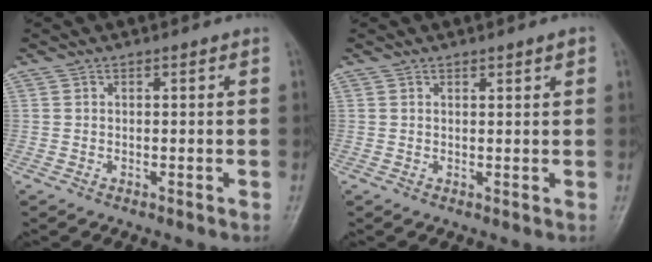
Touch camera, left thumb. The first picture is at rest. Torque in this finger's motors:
{"motor_torque": [-0.07, 0.00, 0.12, 0.02, 0.03]}